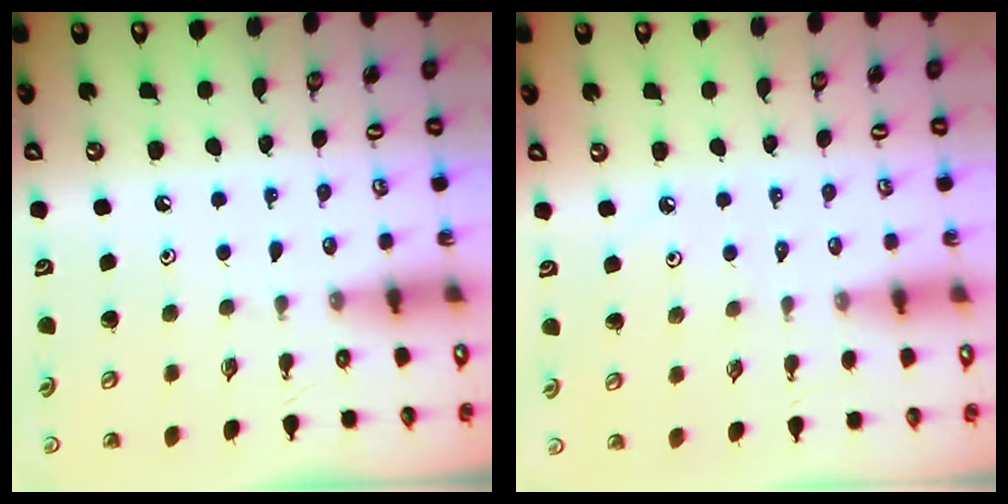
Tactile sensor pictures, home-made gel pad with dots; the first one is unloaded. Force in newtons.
{"total": 1.9, "press": 1.9, "slide": 0.4}